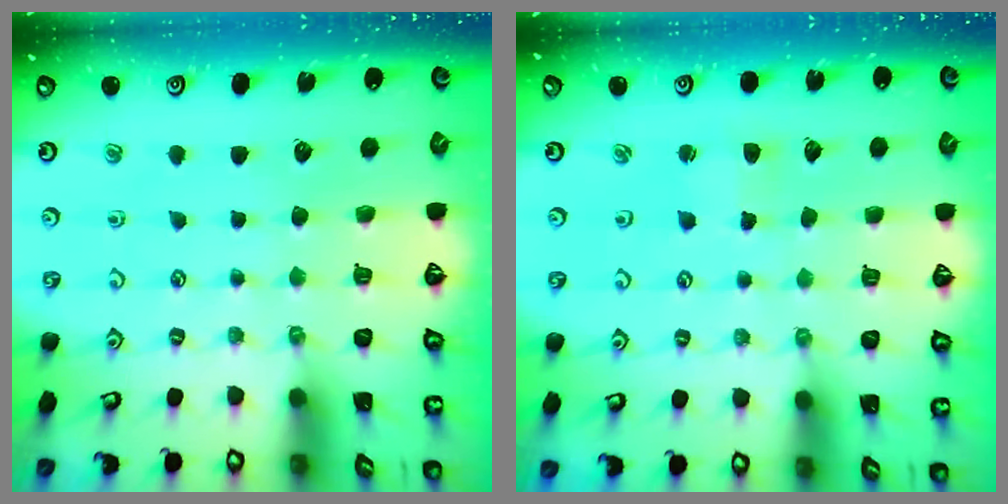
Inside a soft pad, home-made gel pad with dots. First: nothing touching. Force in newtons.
{"total": 2.8, "press": 2.8, "slide": 0.3}